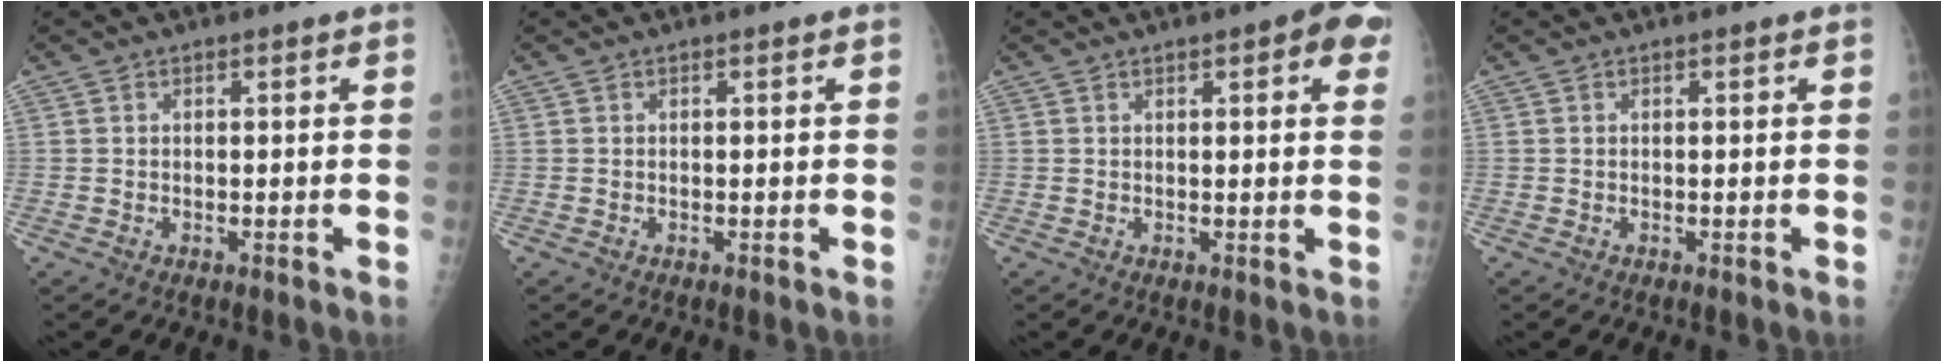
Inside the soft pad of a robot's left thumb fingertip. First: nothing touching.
{"total": 0.0}
{"total": 6.8, "force": [3.0, 1.9, 5.8], "torque": [-0.052, -0.002, 0.028]}
{"total": 0.0}